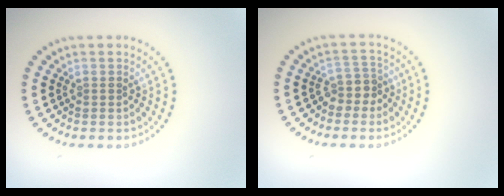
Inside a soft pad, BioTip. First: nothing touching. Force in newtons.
{"total": 2.2, "press": 1.7, "slide": 1.5}